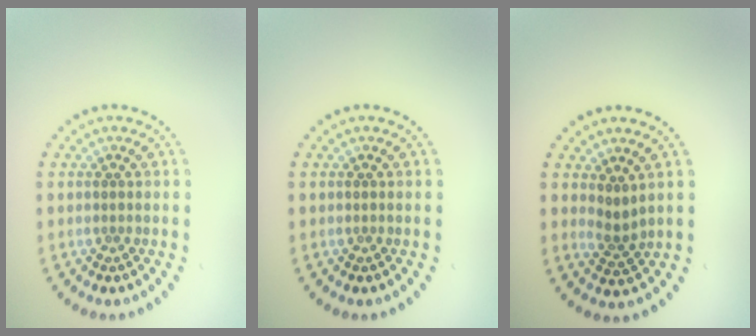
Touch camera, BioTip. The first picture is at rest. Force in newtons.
{"total": 0.0}
{"total": 1.9, "press": 1.2, "slide": 1.4}